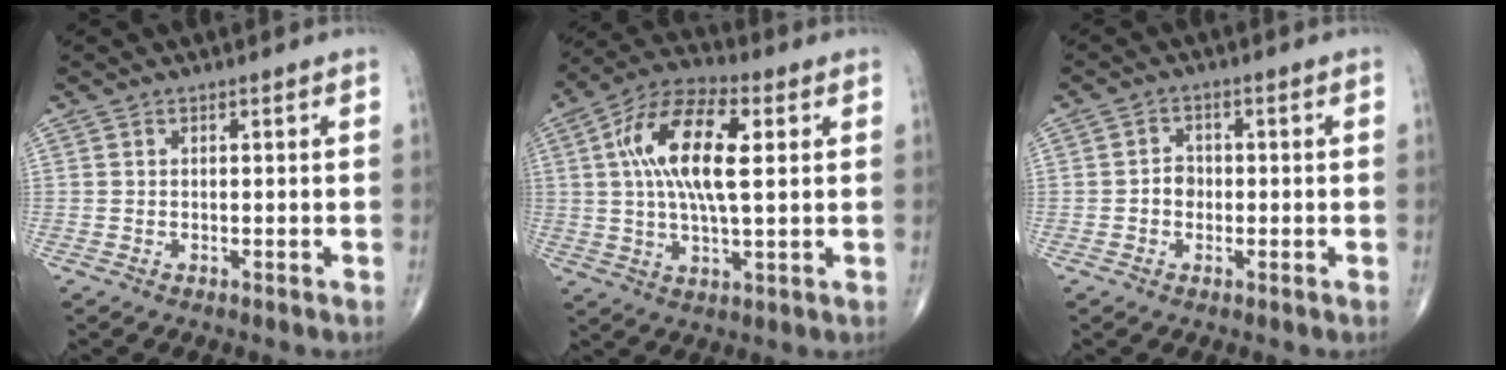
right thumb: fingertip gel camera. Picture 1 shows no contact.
{"total": 16.0, "force": [3.3, 6.7, 14.2], "torque": [-0.263, 0.015, 0.054]}
{"total": 2.8, "force": [-0.5, 2.4, 1.4], "torque": [-0.008, 0.009, -0.015]}